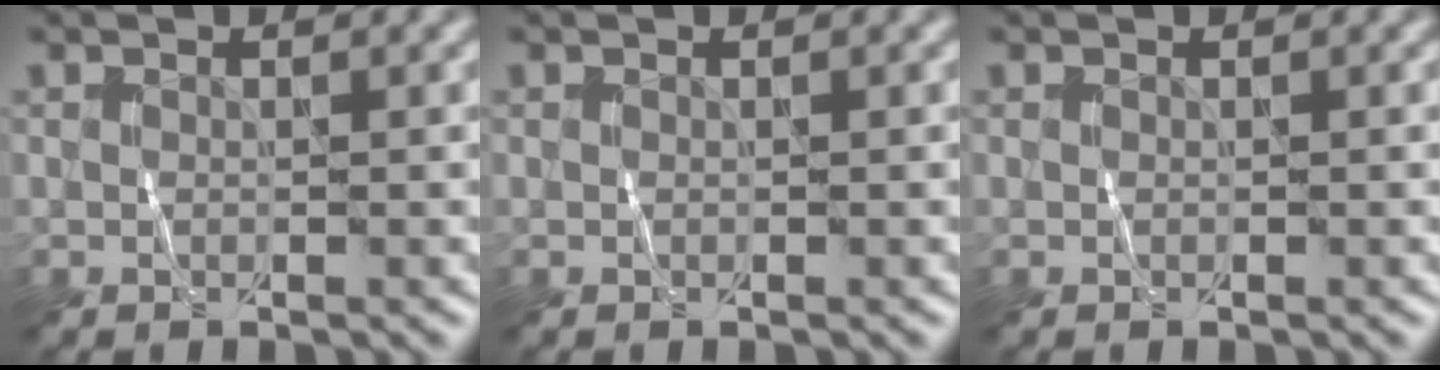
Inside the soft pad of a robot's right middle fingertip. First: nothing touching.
{"total": 0.0}
{"total": 0.0}